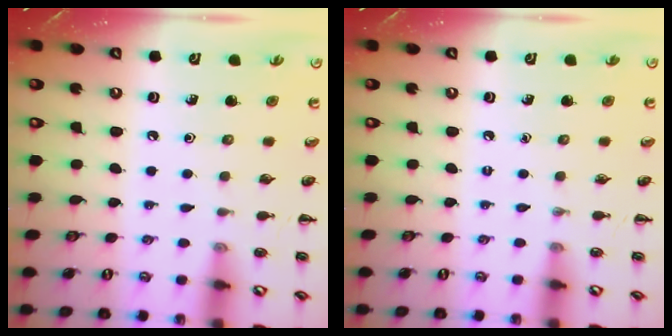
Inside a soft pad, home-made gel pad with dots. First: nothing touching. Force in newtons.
{"total": 0.0}